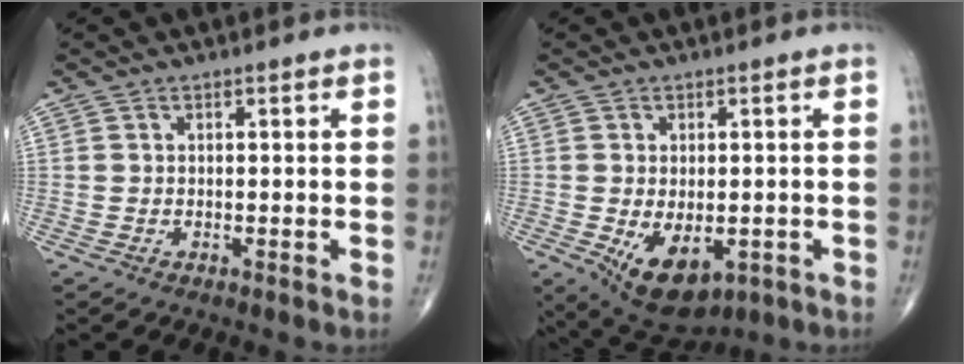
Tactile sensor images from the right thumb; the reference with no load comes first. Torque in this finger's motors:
{"motor_torque": [-0.05, 0.46, 0.61, 0.26, 0.23]}